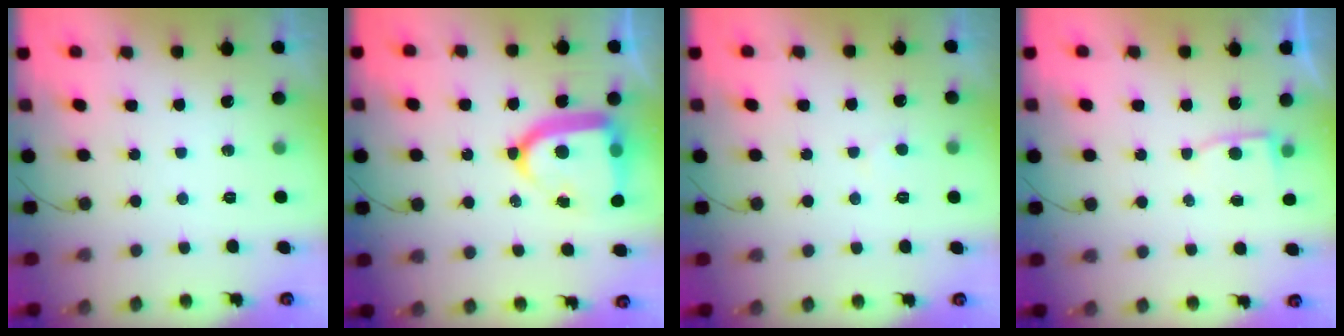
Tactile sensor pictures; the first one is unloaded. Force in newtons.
{"total": 17.1, "press": 17.0, "slide": 1.6}
{"total": 2.3, "press": 2.3, "slide": 0.3}
{"total": 3.3, "press": 3.2, "slide": 0.3}